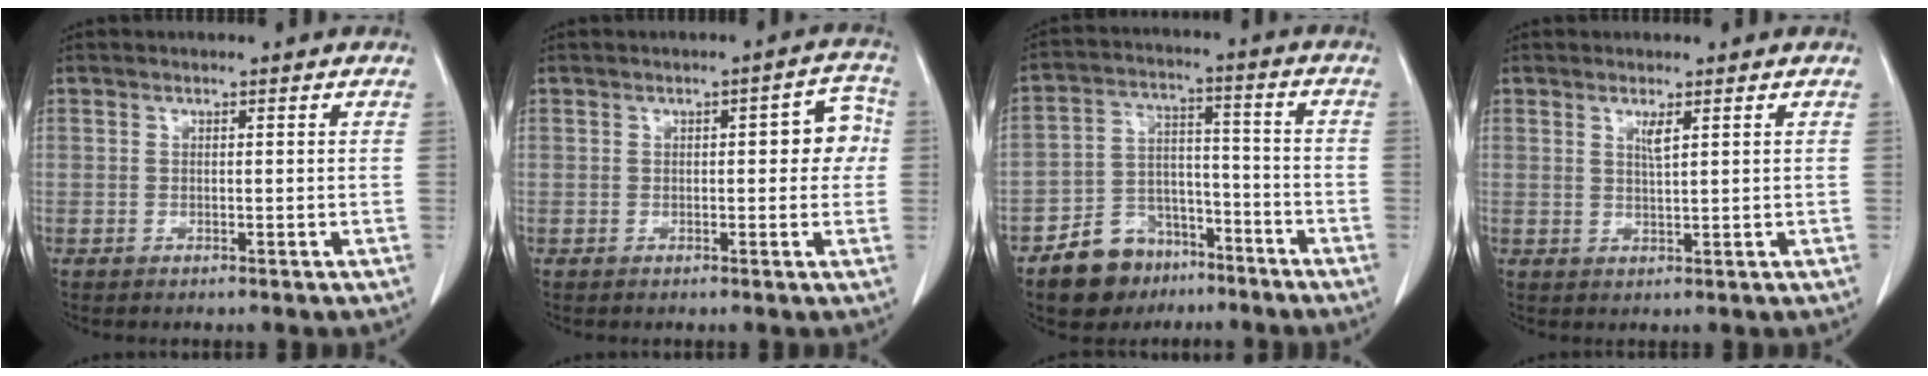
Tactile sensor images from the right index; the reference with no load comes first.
{"total": 5.1, "force": [0.5, 2.1, 4.7], "torque": [-0.044, 0.026, 0.001]}
{"total": 10.3, "force": [-7.2, 6.6, 3.1], "torque": [-0.055, 0.028, -0.119]}
{"total": 1.7, "force": [0.9, 0.0, 1.4], "torque": [-0.030, -0.004, 0.018]}